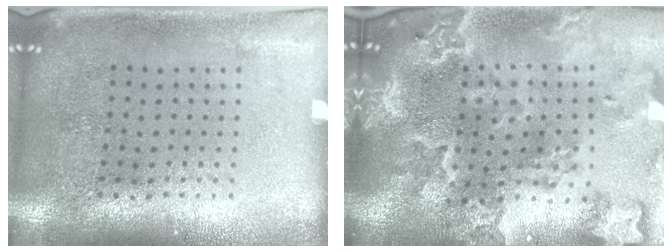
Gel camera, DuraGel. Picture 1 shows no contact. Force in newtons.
{"total": 3.6, "press": 3.2, "slide": 1.8}